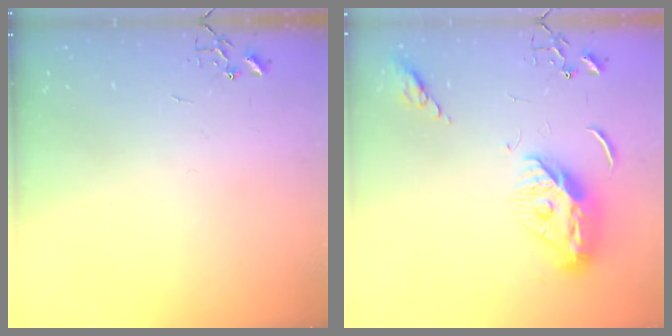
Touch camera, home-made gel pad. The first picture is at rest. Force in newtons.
{"total": 13.1, "press": 13.0, "slide": 1.3}